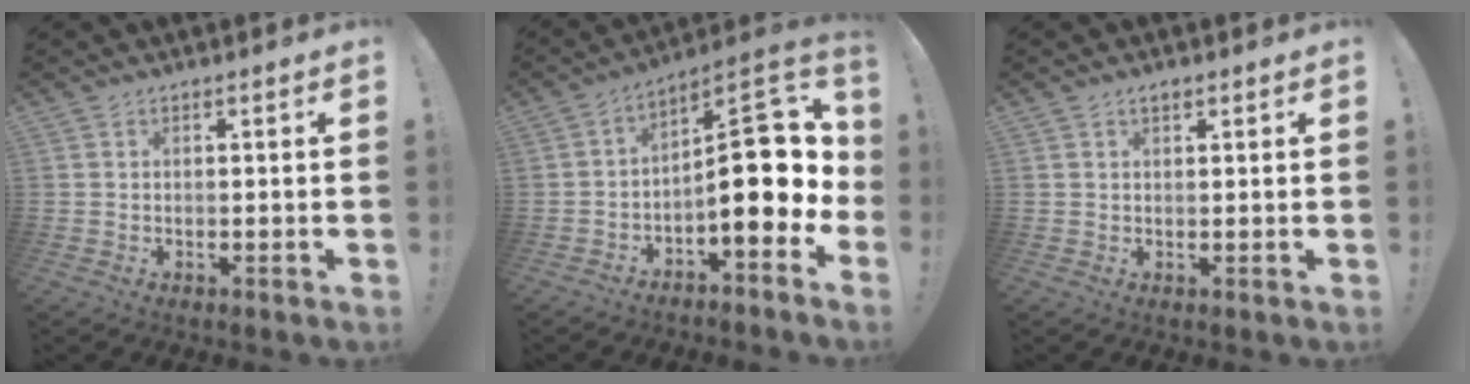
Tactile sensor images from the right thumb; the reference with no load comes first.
{"total": 17.7, "force": [-1.1, 7.4, 16.1], "torque": [-0.221, 0.007, -0.010]}
{"total": 1.4, "force": [1.0, 0.6, 0.8], "torque": [-0.015, 0.000, 0.018]}